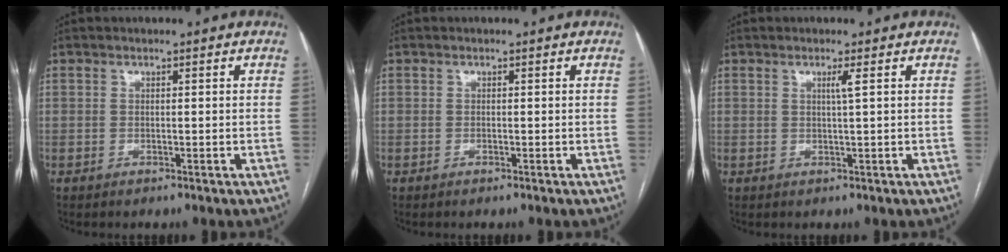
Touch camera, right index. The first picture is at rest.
{"total": 0.0}
{"total": 1.3, "force": [0.5, -0.4, 1.2], "torque": [-0.027, -0.003, 0.010]}